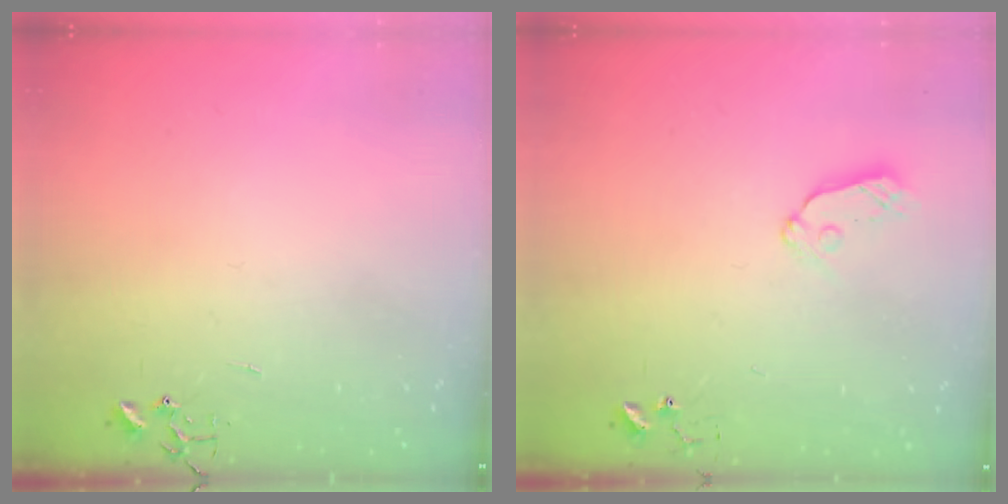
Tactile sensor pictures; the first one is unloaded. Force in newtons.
{"total": 7.3, "press": 7.3, "slide": 0.4}